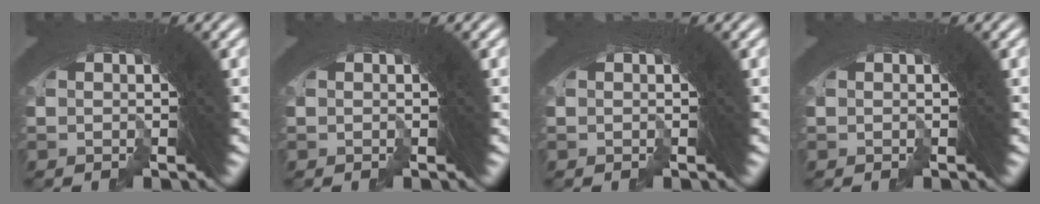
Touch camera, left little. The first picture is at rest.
{"total": 0.0}
{"total": 0.0}
{"total": 0.0}